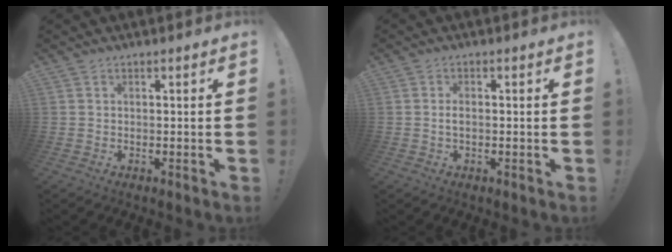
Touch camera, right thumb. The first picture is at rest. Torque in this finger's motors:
{"motor_torque": [-0.06, -0.01, 0.09, -0.02, 0.03]}